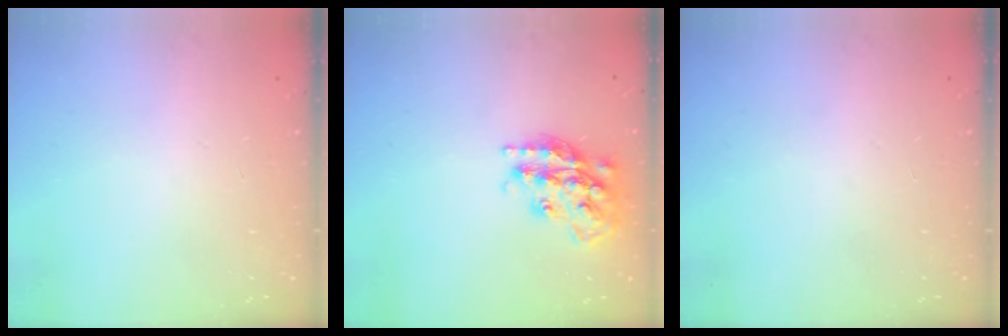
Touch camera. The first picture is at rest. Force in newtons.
{"total": 18.6, "press": 18.5, "slide": 1.5}
{"total": 0.0}